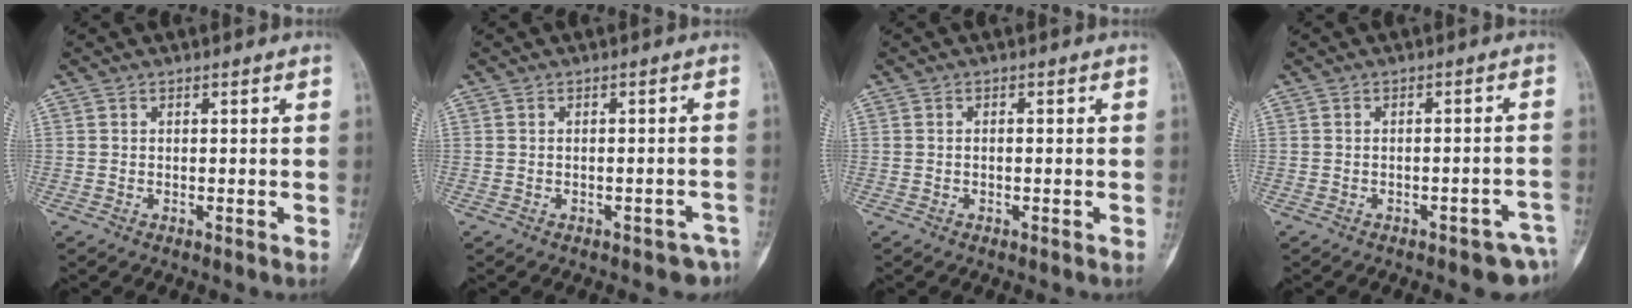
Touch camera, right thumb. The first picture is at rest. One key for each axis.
{"total": 4.1, "fx": -3.1, "fy": 2.1, "fz": 1.6, "tx": -0.010, "ty": 0.024, "tz": -0.030}
{"total": 0.6, "fx": -0.1, "fy": 0.3, "fz": 0.5, "tx": -0.013, "ty": 0.004, "tz": -0.001}
{"total": 6.8, "fx": -4.4, "fy": 2.7, "fz": 4.5, "tx": -0.041, "ty": 0.028, "tz": -0.049}